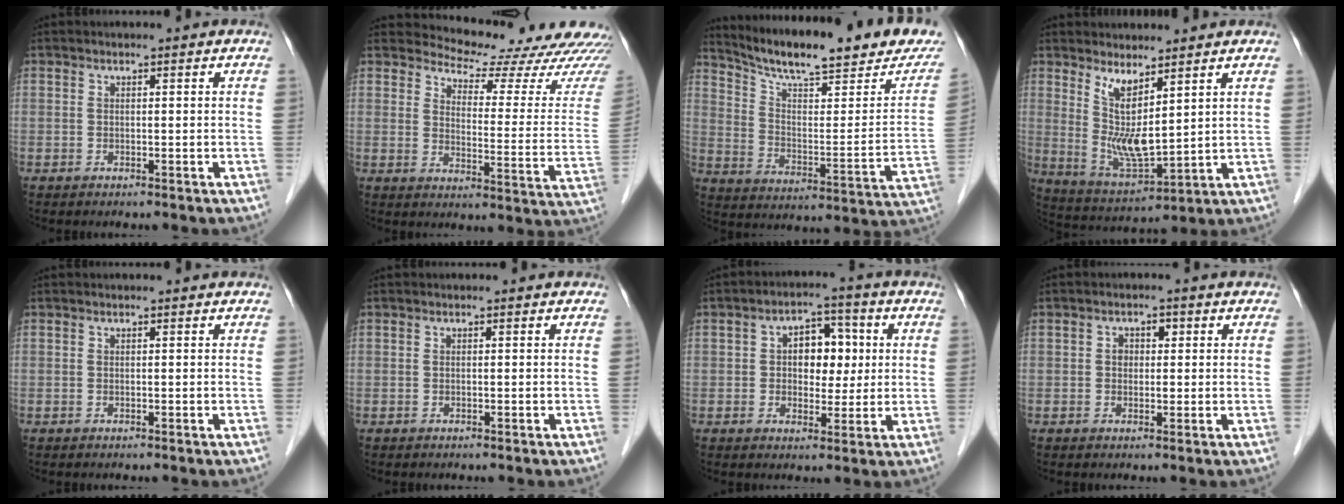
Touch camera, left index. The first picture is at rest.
{"total": 19.2, "force": [18.5, 3.0, 3.8], "torque": [-0.041, -0.086, 0.214]}
{"total": 22.9, "force": [19.5, 3.6, 11.4], "torque": [-0.174, -0.034, 0.270]}
{"total": 7.7, "force": [3.8, 1.5, 6.5], "torque": [-0.133, -0.021, 0.084]}
{"total": 0.0}
{"total": 0.0}
{"total": 6.8, "force": [0.9, 4.4, 5.2], "torque": [-0.078, 0.024, 0.017]}
{"total": 2.4, "force": [0.4, 1.8, 1.5], "torque": [-0.023, 0.011, 0.006]}